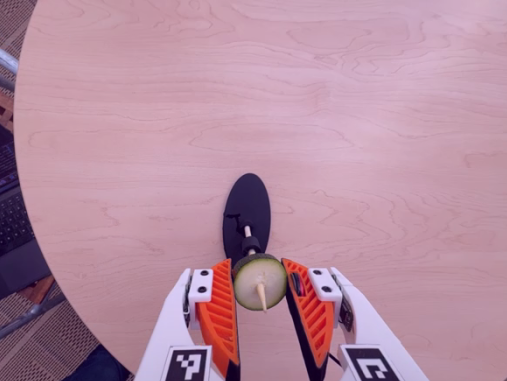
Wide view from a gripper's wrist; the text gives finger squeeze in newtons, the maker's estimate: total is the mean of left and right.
{"total": 8.3, "left": 8.0, "right": 8.6}